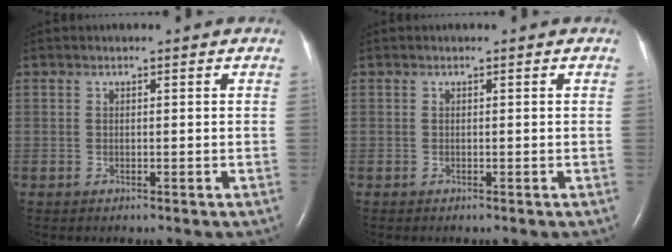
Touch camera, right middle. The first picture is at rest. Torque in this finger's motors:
{"motor_torque": [-0.16, 0.15, -0.01, 0.00]}